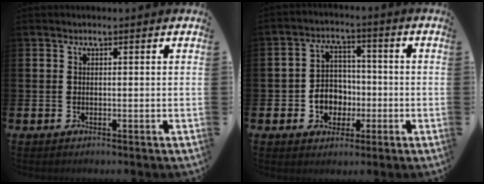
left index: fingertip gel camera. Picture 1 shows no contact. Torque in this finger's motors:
{"motor_torque": [0.55, 0.41, 0.15, 0.09]}